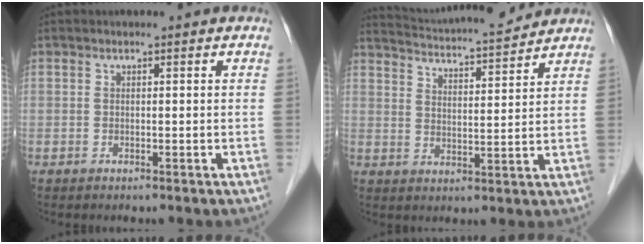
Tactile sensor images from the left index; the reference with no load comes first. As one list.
[{"total": 13.1, "force": [12.6, 0.6, 3.8], "torque": [-0.074, 0.009, 0.191]}]